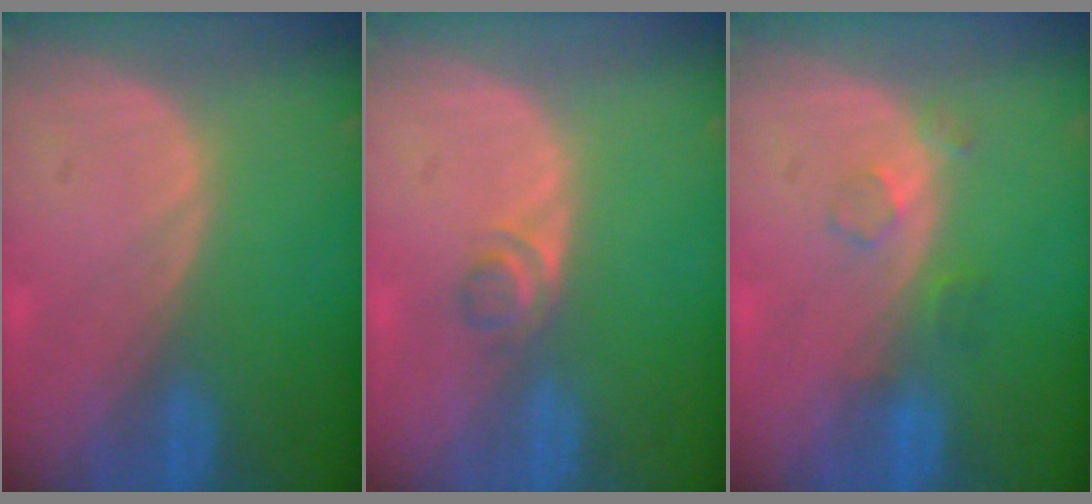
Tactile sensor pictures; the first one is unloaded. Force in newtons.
{"total": 2.2, "press": 2.0, "slide": 0.9}
{"total": 2.5, "press": 2.5, "slide": 0.3}